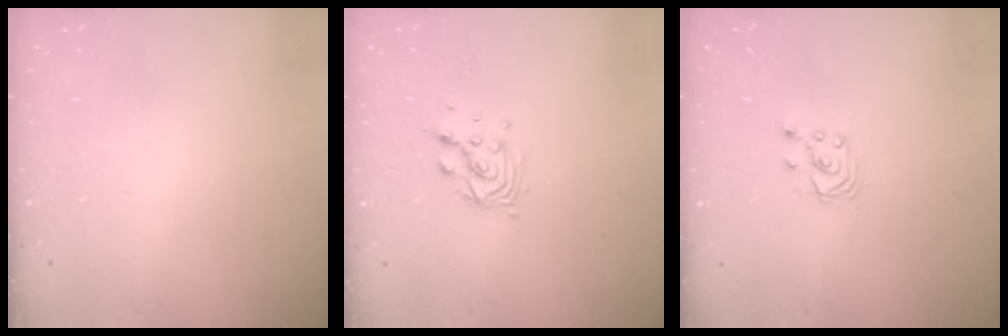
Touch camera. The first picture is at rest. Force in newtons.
{"total": 8.2, "press": 8.1, "slide": 0.5}
{"total": 2.5, "press": 2.5, "slide": 0.3}